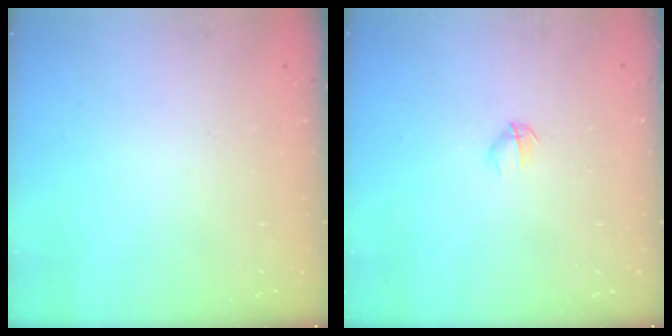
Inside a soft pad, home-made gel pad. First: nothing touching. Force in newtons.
{"total": 2.8, "press": 2.7, "slide": 0.9}